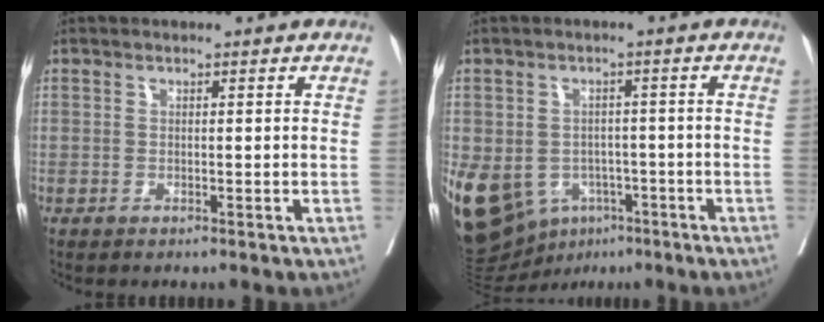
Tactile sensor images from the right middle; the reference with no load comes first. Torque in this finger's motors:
{"motor_torque": [1.13, -0.08, 1.06, 0.21]}